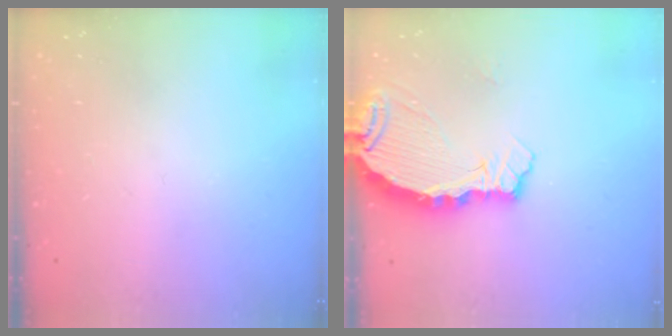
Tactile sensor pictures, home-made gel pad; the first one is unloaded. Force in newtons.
{"total": 6.7, "press": 6.7, "slide": 0.7}